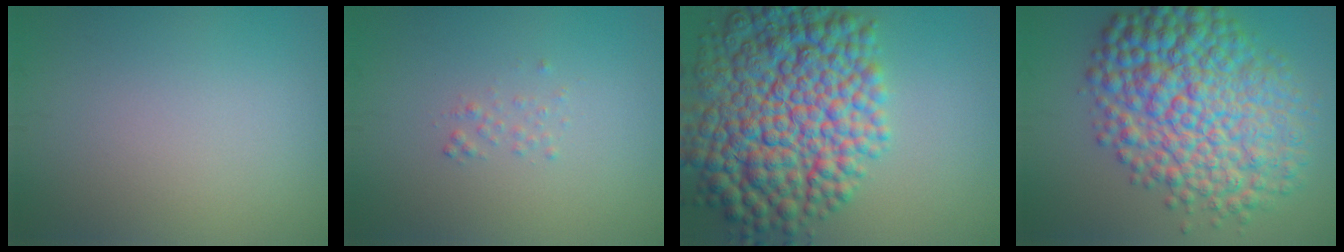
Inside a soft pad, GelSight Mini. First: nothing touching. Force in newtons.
{"total": 0.7, "press": 0.7, "slide": 0.1}
{"total": 13.7, "press": 13.7, "slide": 0.1}
{"total": 11.0, "press": 11.0, "slide": 0.1}